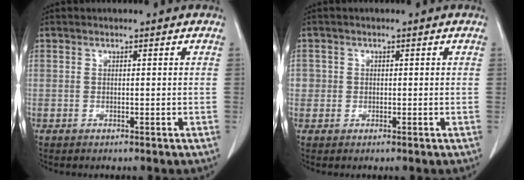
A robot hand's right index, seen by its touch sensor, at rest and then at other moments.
{"total": 1.6, "force": [-0.1, 1.5, 0.1], "torque": [0.007, 0.005, -0.003]}